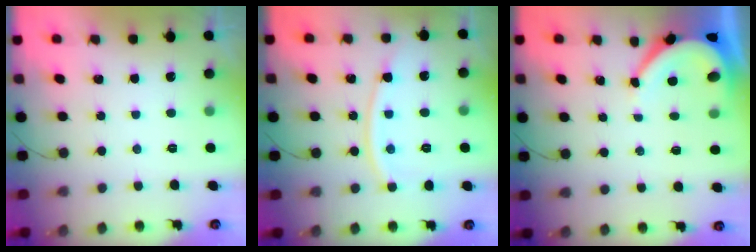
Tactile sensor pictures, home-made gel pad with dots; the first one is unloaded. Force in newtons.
{"total": 10.9, "press": 10.8, "slide": 1.1}
{"total": 5.3, "press": 5.2, "slide": 0.6}